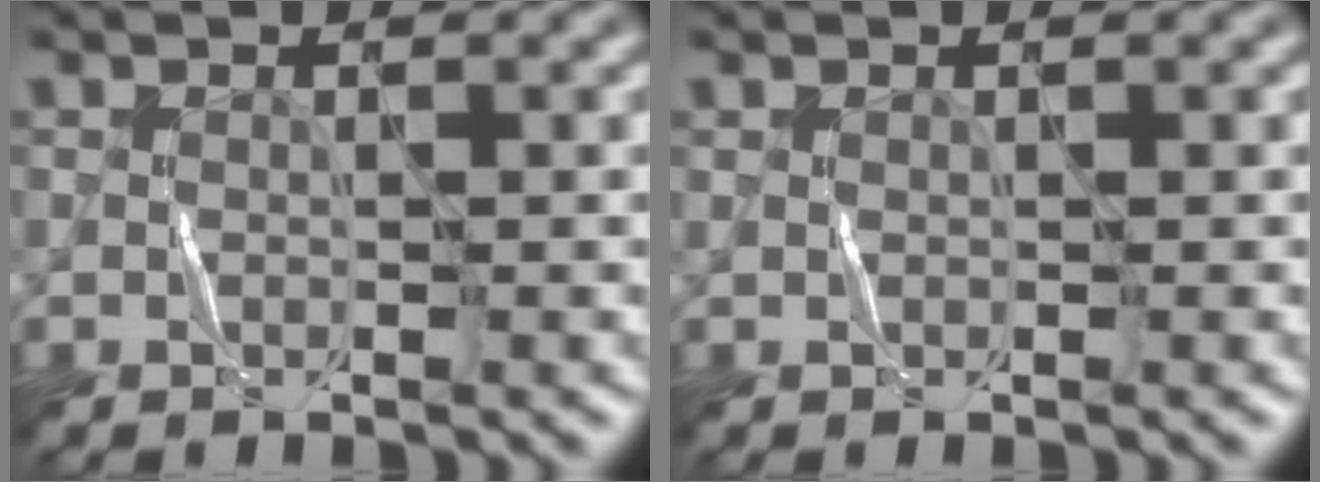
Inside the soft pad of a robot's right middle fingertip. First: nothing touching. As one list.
[{"total": 0.0}]